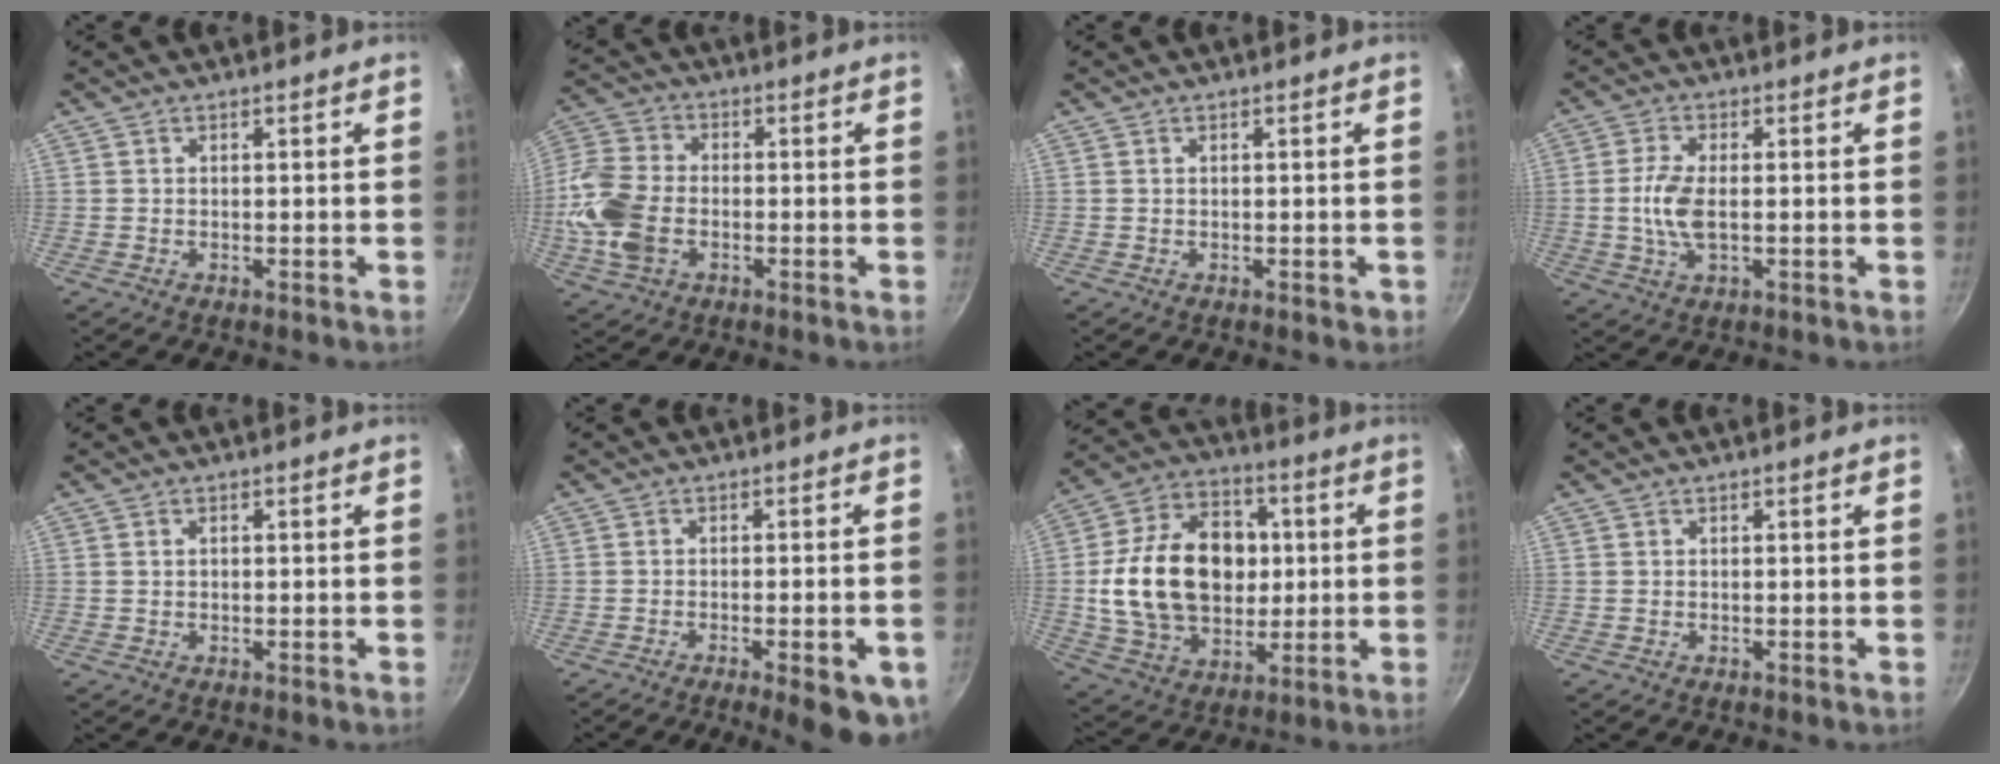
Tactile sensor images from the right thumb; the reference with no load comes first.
{"total": 15.8, "force": [-3.0, 11.1, 10.8], "torque": [-0.219, 0.022, -0.067]}
{"total": 0.9, "force": [-0.1, 0.5, 0.8], "torque": [-0.006, 0.000, -0.001]}
{"total": 6.5, "force": [-0.4, 3.0, 5.8], "torque": [-0.126, 0.002, -0.011]}
{"total": 0.7, "force": [0.1, 0.5, 0.4], "torque": [-0.006, 0.003, 0.000]}
{"total": 10.1, "force": [-4.8, 2.8, 8.4], "torque": [-0.091, 0.010, -0.062]}
{"total": 23.1, "force": [1.2, 16.9, 15.8], "torque": [-0.240, 0.018, 0.023]}
{"total": 0.0}